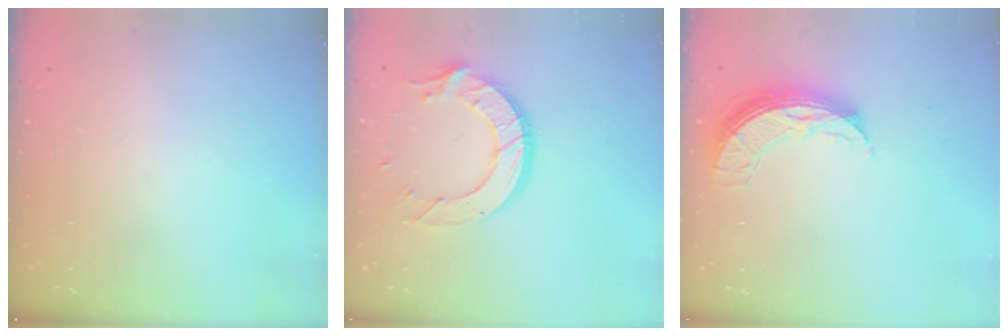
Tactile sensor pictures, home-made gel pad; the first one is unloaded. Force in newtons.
{"total": 13.4, "press": 13.3, "slide": 0.8}
{"total": 8.0, "press": 8.0, "slide": 0.7}